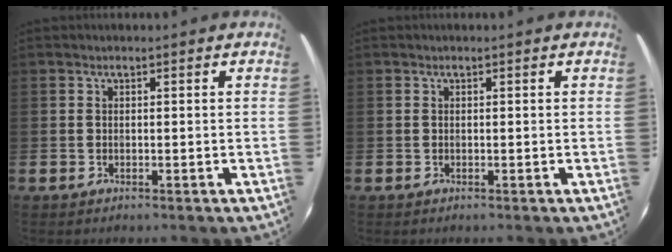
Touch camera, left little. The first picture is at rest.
{"total": 0.0}